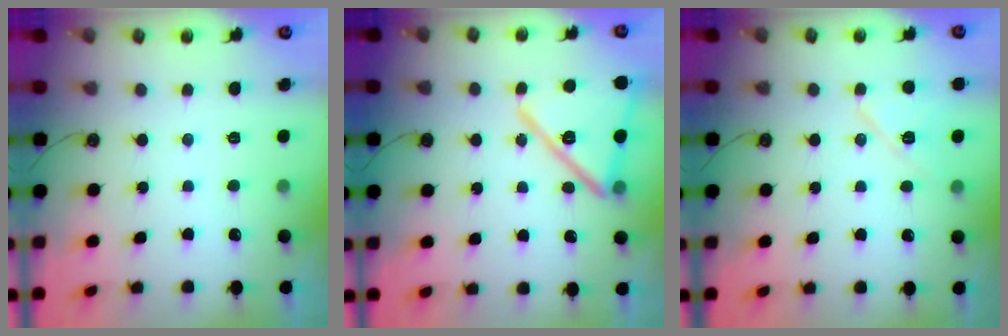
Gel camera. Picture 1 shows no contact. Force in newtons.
{"total": 18.4, "press": 18.3, "slide": 1.1}
{"total": 8.1, "press": 8.1, "slide": 0.5}